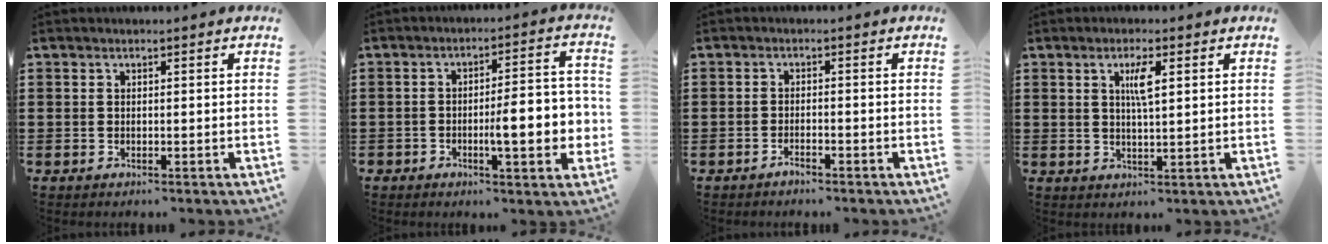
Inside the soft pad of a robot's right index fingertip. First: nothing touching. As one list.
[{"total": 8.5, "force": [-2.0, 2.5, 7.9], "torque": [-0.106, -0.004, -0.037]}, {"total": 1.4, "force": [-1.3, 0.0, 0.5], "torque": [-0.011, 0.000, -0.025]}, {"total": 3.5, "force": [1.1, 0.7, 3.2], "torque": [-0.059, 0.004, 0.014]}]